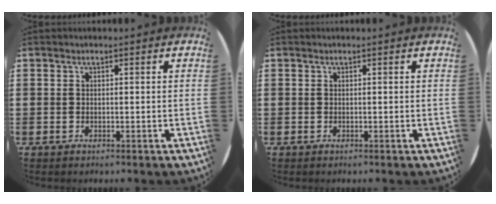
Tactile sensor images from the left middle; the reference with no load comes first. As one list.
[{"total": 0.0}]